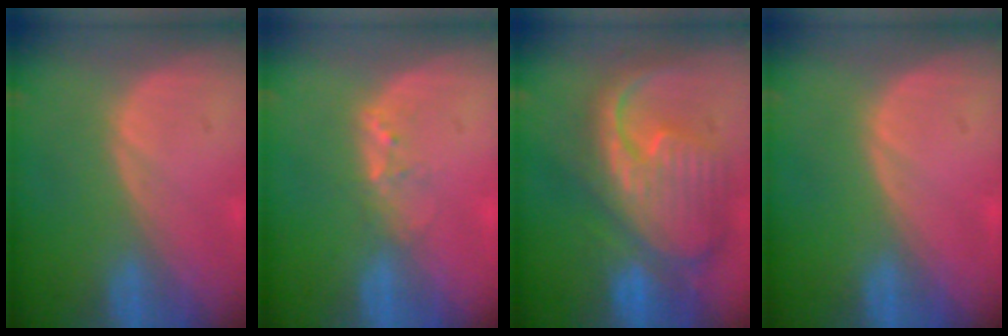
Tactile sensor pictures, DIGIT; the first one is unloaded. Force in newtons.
{"total": 2.0, "press": 1.9, "slide": 0.4}
{"total": 12.5, "press": 10.7, "slide": 6.4}
{"total": 0.0}